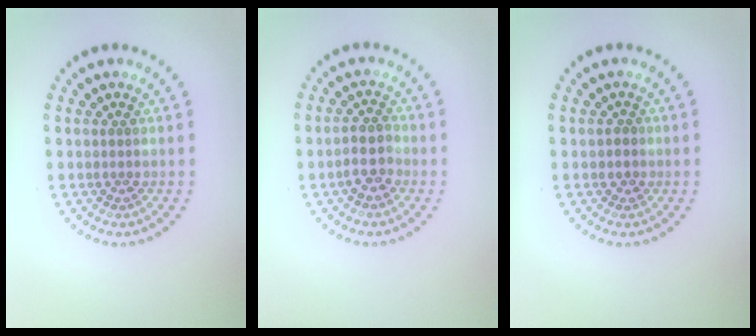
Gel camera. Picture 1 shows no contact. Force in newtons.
{"total": 2.2, "press": 2.0, "slide": 1.0}
{"total": 0.6, "press": 0.5, "slide": 0.4}